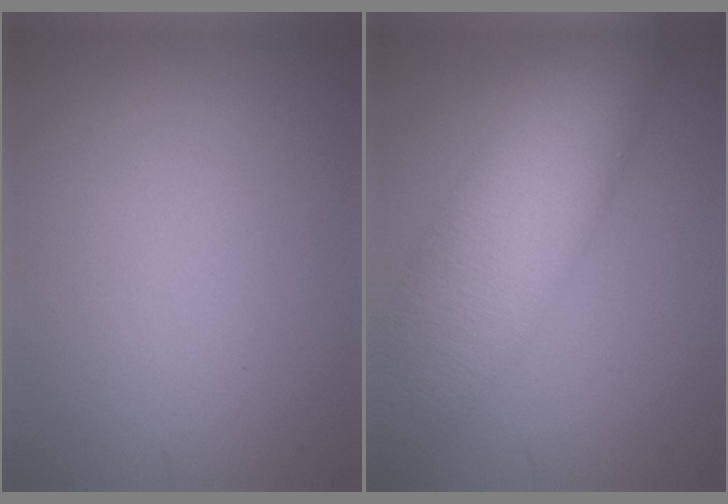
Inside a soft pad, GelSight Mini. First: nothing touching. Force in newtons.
{"total": 10.9, "press": 10.9, "slide": 0.6}